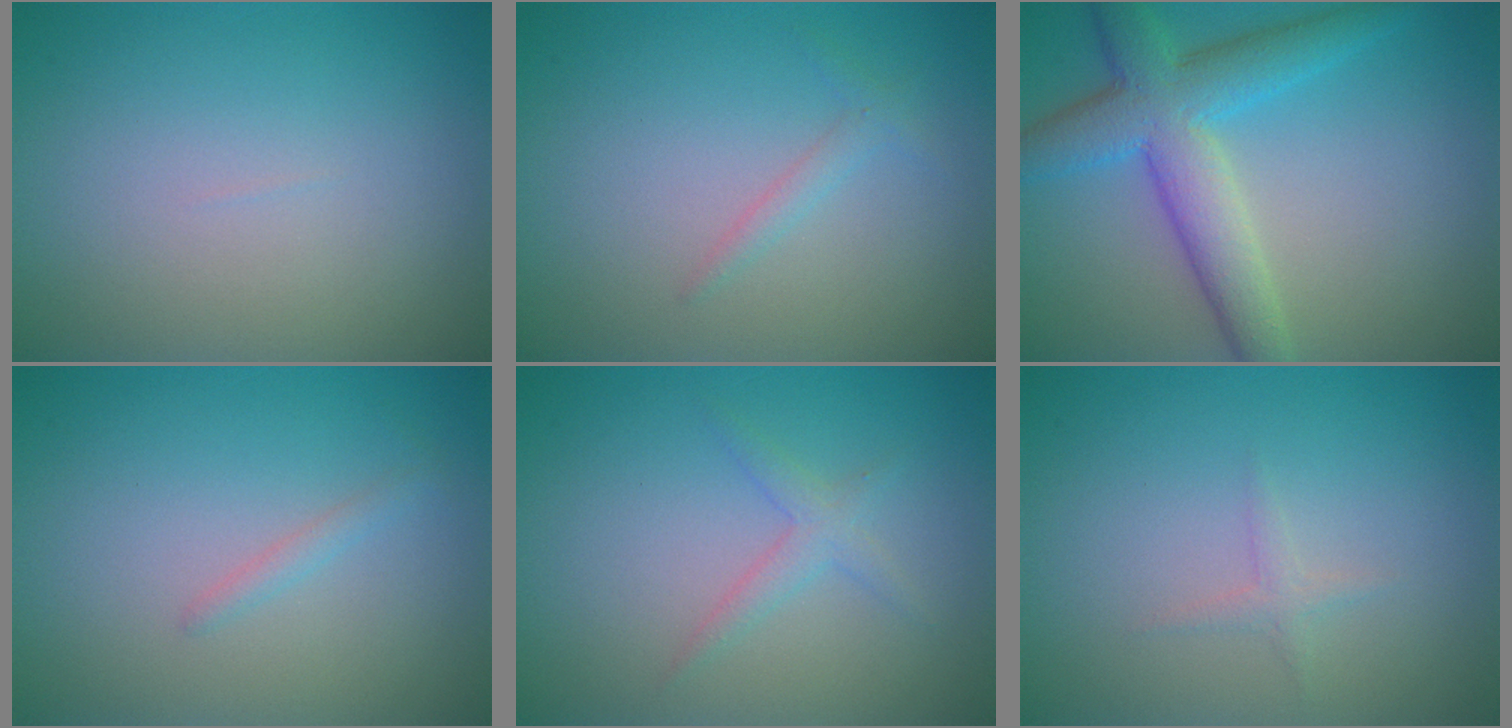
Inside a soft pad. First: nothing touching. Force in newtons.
{"total": 1.1, "press": 1.1, "slide": 0.0}
{"total": 6.5, "press": 6.5, "slide": 0.1}
{"total": 0.8, "press": 0.8, "slide": 0.1}
{"total": 1.6, "press": 1.6, "slide": 0.1}
{"total": 0.8, "press": 0.8, "slide": 0.1}